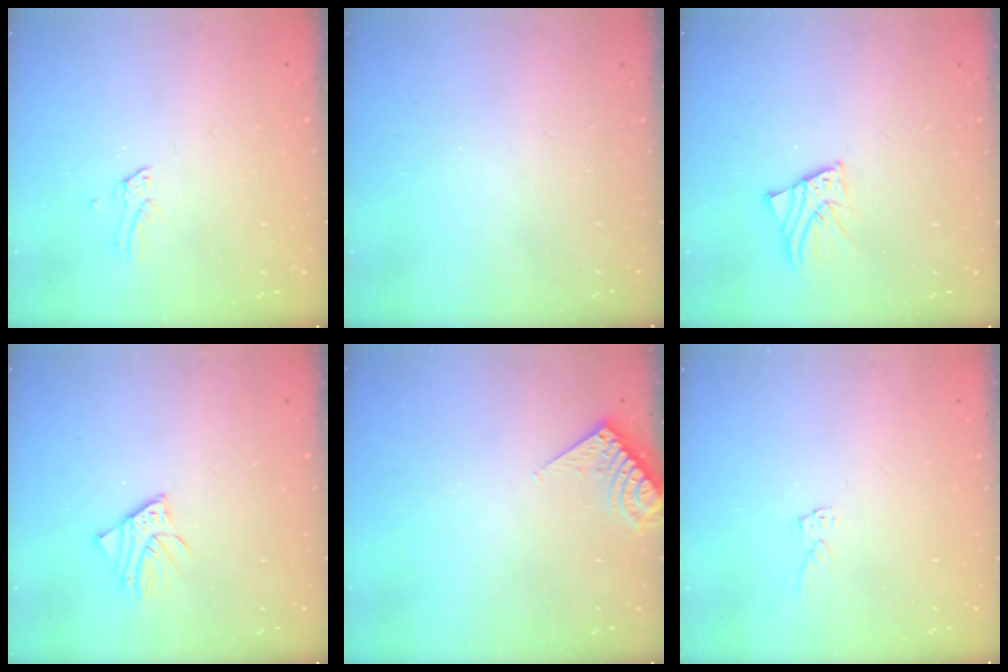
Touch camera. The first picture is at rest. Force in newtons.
{"total": 0.0}
{"total": 2.3, "press": 2.3, "slide": 0.1}
{"total": 3.2, "press": 3.2, "slide": 0.4}
{"total": 5.7, "press": 5.6, "slide": 0.6}
{"total": 4.9, "press": 4.9, "slide": 0.2}